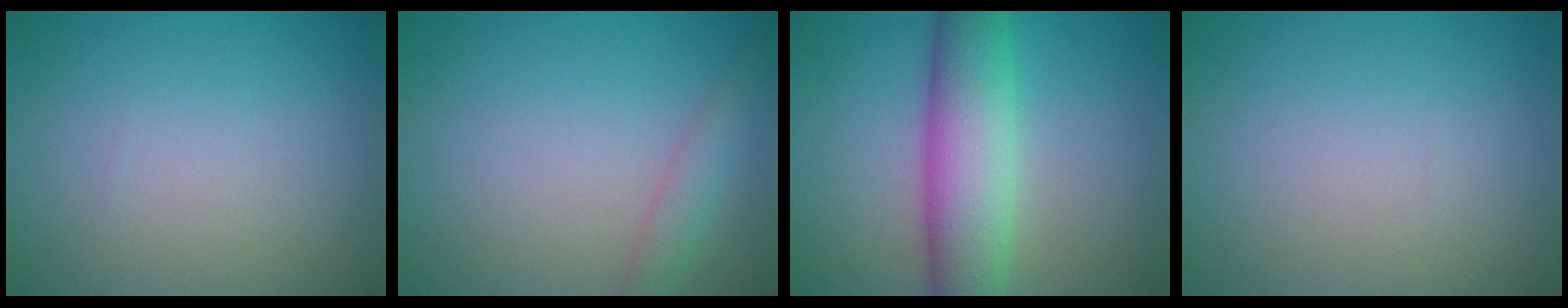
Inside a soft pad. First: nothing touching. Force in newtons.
{"total": 2.0, "press": 2.0, "slide": 0.0}
{"total": 7.7, "press": 7.7, "slide": 0.3}
{"total": 0.0}